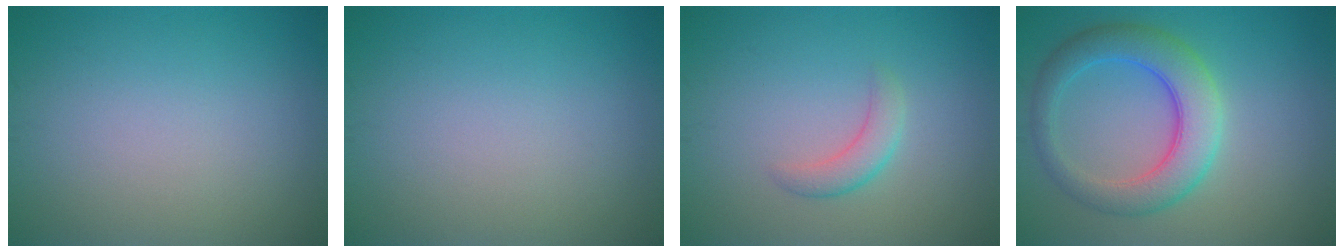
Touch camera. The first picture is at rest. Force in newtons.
{"total": 0.0}
{"total": 2.0, "press": 1.9, "slide": 0.2}
{"total": 5.9, "press": 5.9, "slide": 0.1}